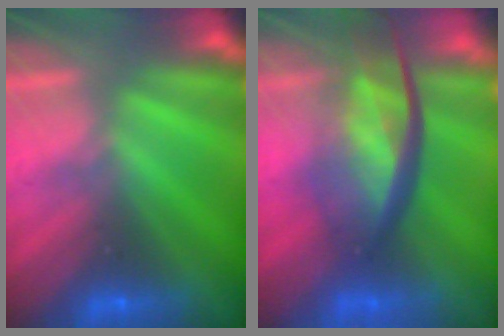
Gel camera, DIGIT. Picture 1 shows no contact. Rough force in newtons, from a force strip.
{"total": 9.4}